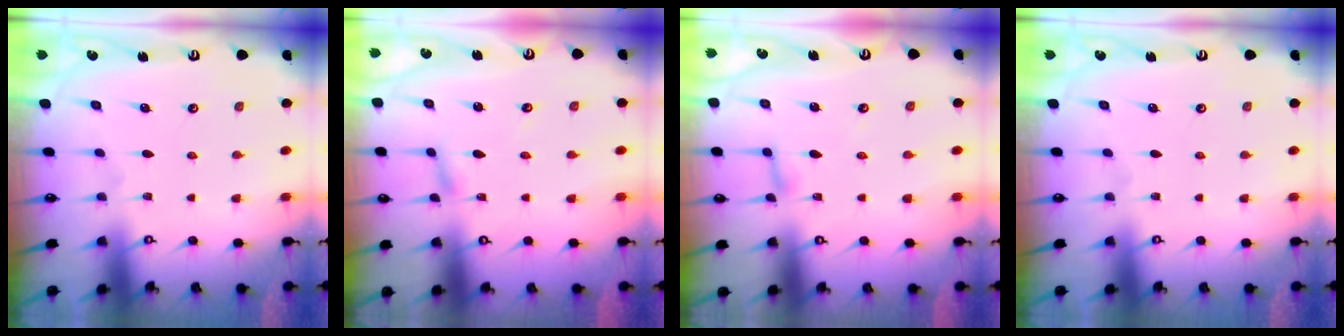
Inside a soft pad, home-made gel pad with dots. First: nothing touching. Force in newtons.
{"total": 2.4, "press": 2.4, "slide": 0.2}
{"total": 4.0, "press": 4.0, "slide": 0.3}
{"total": 0.0}